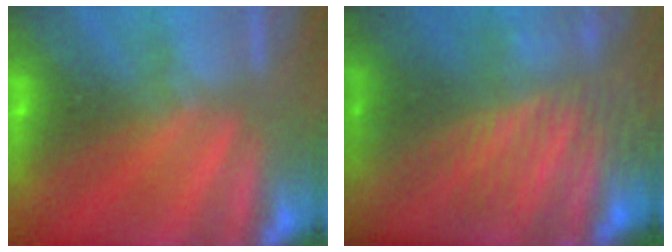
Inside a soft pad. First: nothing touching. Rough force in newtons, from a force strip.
{"total": 4.8}